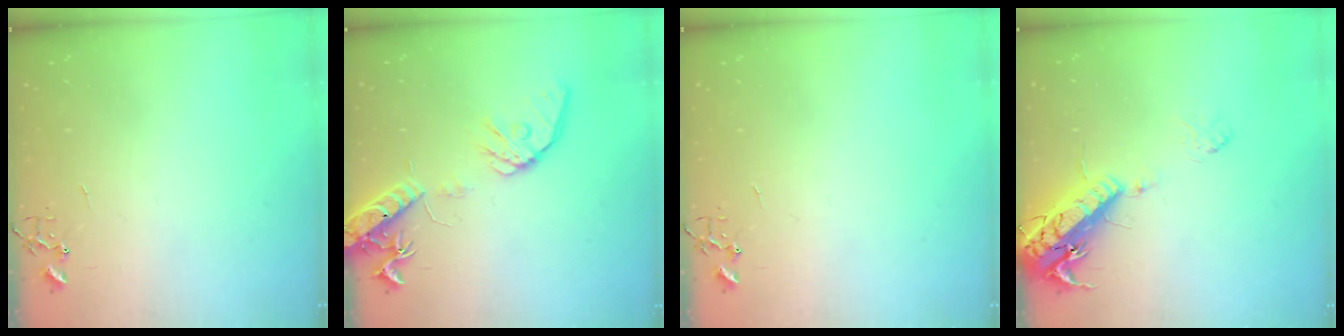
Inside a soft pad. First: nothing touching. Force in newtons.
{"total": 16.5, "press": 16.2, "slide": 2.8}
{"total": 0.0}
{"total": 16.4, "press": 15.9, "slide": 3.8}